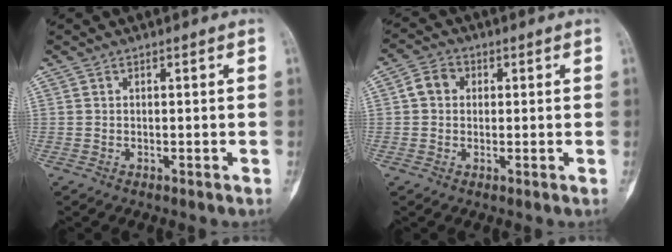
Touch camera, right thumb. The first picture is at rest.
{"total": 4.2, "force": [0.6, 3.5, 2.1], "torque": [-0.025, 0.011, 0.004]}